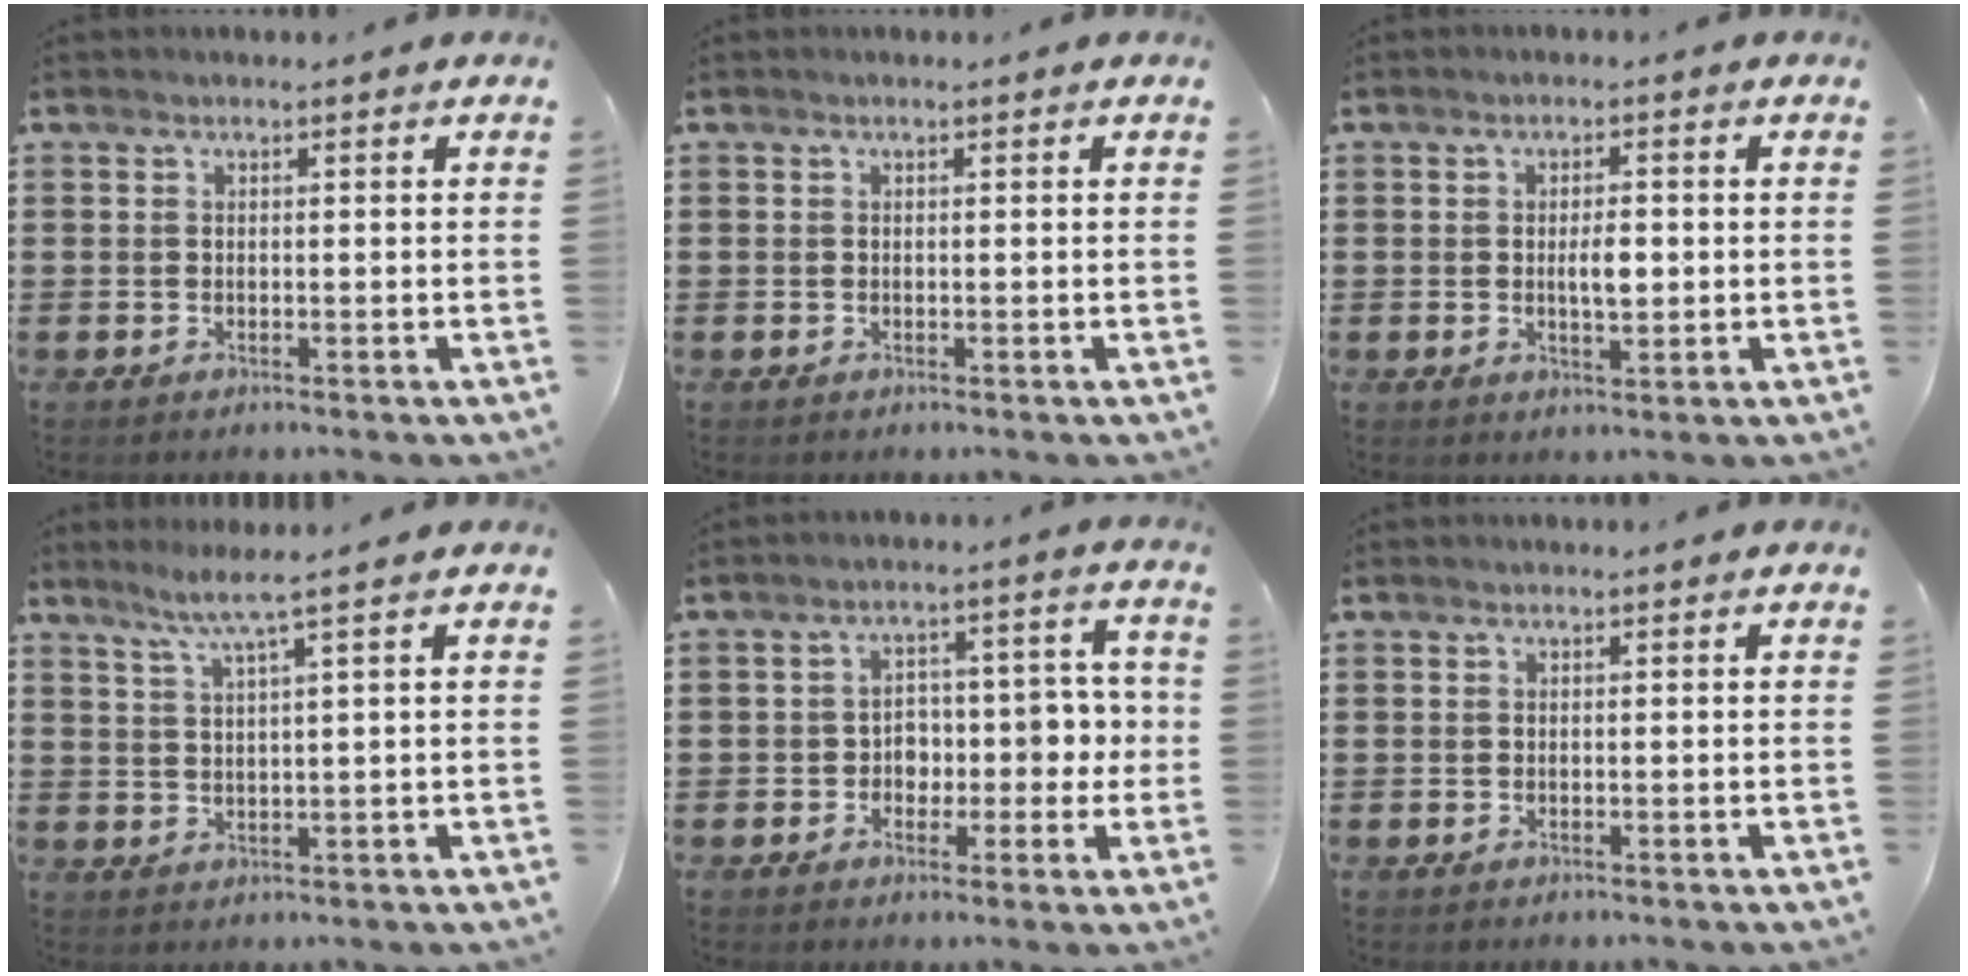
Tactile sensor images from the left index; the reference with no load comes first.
{"total": 0.0}
{"total": 2.7, "force": [0.0, 1.1, 2.4], "torque": [-0.039, 0.000, -0.004]}
{"total": 3.7, "force": [2.2, -0.8, 2.8], "torque": [-0.064, -0.004, 0.033]}
{"total": 4.9, "force": [-0.9, 4.0, 2.7], "torque": [-0.041, 0.001, -0.028]}
{"total": 0.0}